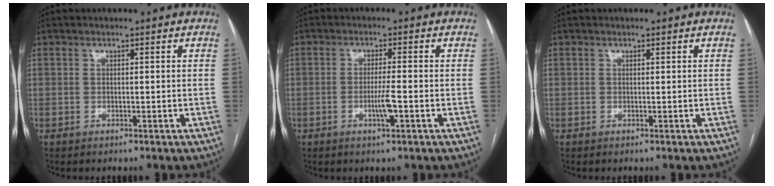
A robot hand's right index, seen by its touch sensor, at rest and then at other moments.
{"total": 3.6, "force": [-1.2, 0.1, 3.4], "torque": [-0.065, -0.004, -0.022]}
{"total": 0.0}